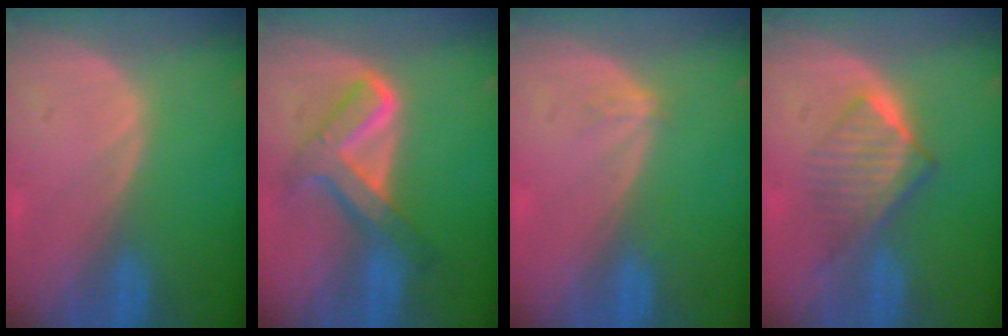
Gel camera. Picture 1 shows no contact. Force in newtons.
{"total": 7.2, "press": 7.2, "slide": 0.3}
{"total": 1.2, "press": 0.8, "slide": 0.8}
{"total": 6.5, "press": 5.9, "slide": 2.7}